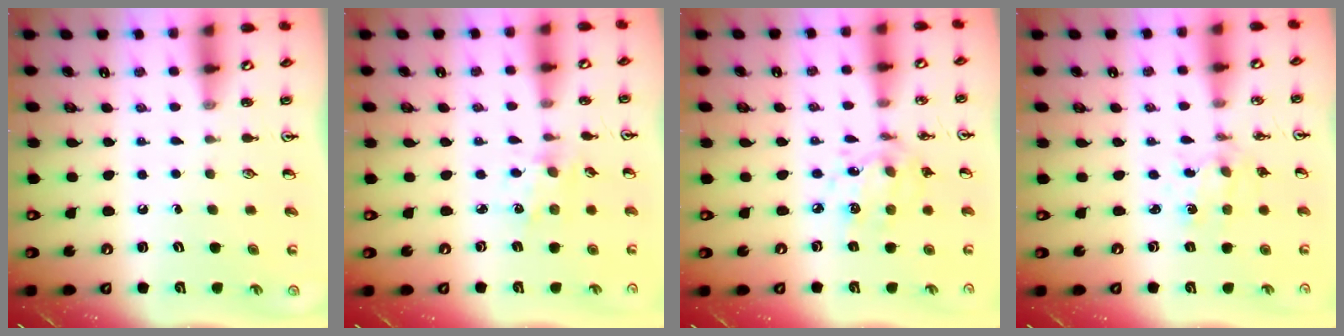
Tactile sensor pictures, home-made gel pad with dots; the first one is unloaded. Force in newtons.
{"total": 1.6, "press": 1.6, "slide": 0.0}
{"total": 9.3, "press": 9.3, "slide": 0.6}
{"total": 2.1, "press": 2.1, "slide": 0.3}